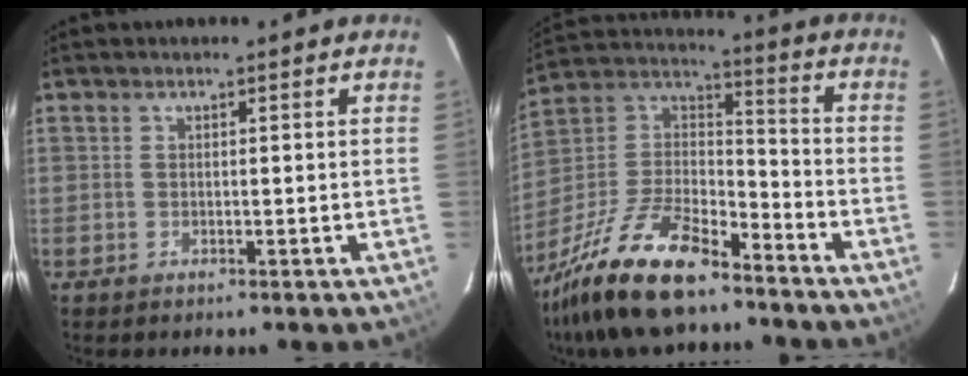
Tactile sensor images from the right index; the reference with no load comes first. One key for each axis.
{"total": 21.8, "fx": -15.7, "fy": 7.6, "fz": 13.1, "tx": -0.281, "ty": -0.005, "tz": -0.280}